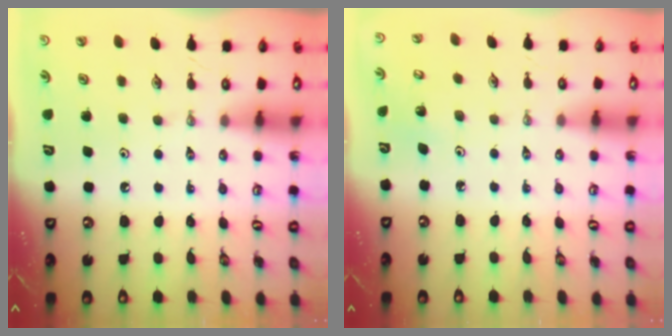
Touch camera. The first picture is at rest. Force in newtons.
{"total": 2.3, "press": 2.3, "slide": 0.1}